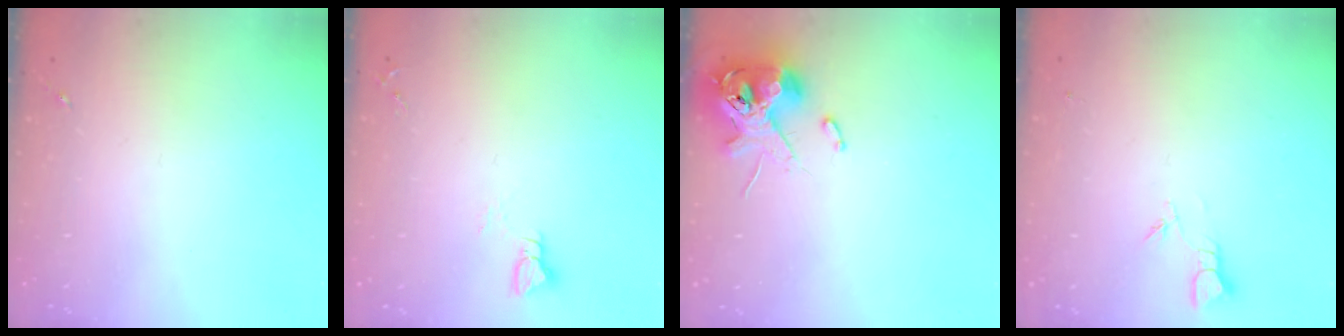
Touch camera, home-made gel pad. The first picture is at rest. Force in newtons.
{"total": 2.9, "press": 2.9, "slide": 0.3}
{"total": 12.6, "press": 12.5, "slide": 2.0}
{"total": 2.7, "press": 2.7, "slide": 0.3}